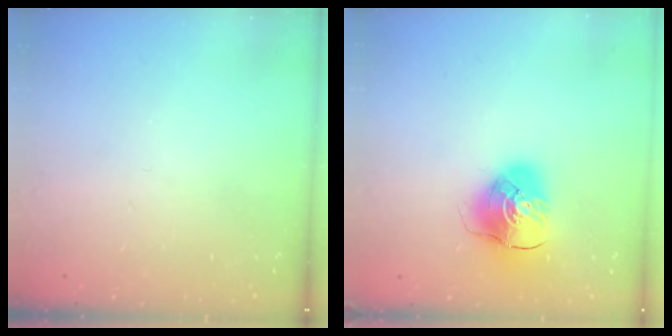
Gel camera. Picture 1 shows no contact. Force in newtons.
{"total": 8.9, "press": 8.9, "slide": 1.2}